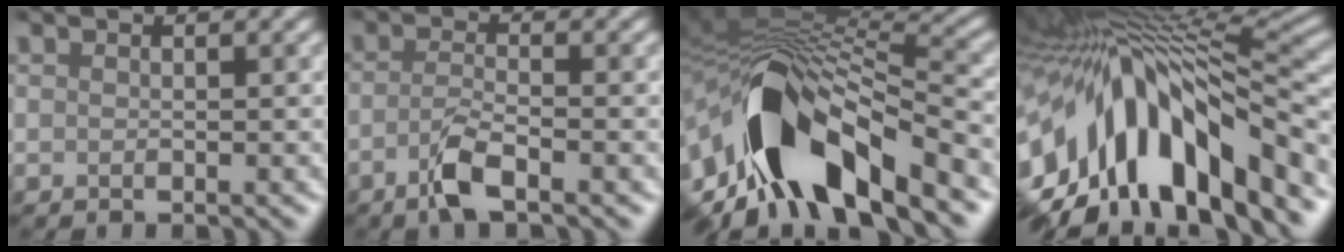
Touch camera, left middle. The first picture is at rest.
{"total": 3.0, "force": [-1.9, 0.5, 2.3], "torque": [-0.053, 0.006, -0.042]}
{"total": 13.4, "force": [-5.5, 5.9, 10.7], "torque": [-0.192, 0.014, -0.090]}
{"total": 15.4, "force": [-4.9, 6.7, 12.9], "torque": [-0.214, 0.029, -0.079]}